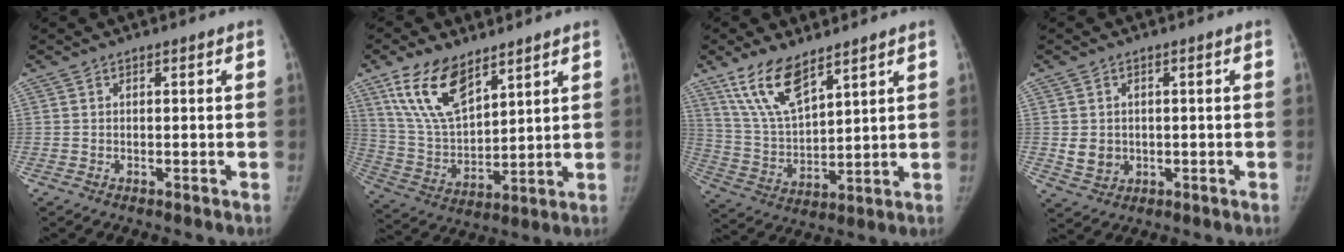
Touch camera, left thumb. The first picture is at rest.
{"total": 14.6, "force": [9.1, 6.7, 9.3], "torque": [-0.154, -0.039, 0.186]}
{"total": 12.2, "force": [8.3, 4.5, 7.7], "torque": [-0.135, -0.038, 0.175]}
{"total": 4.2, "force": [0.0, 3.7, 2.1], "torque": [-0.021, -0.002, 0.012]}